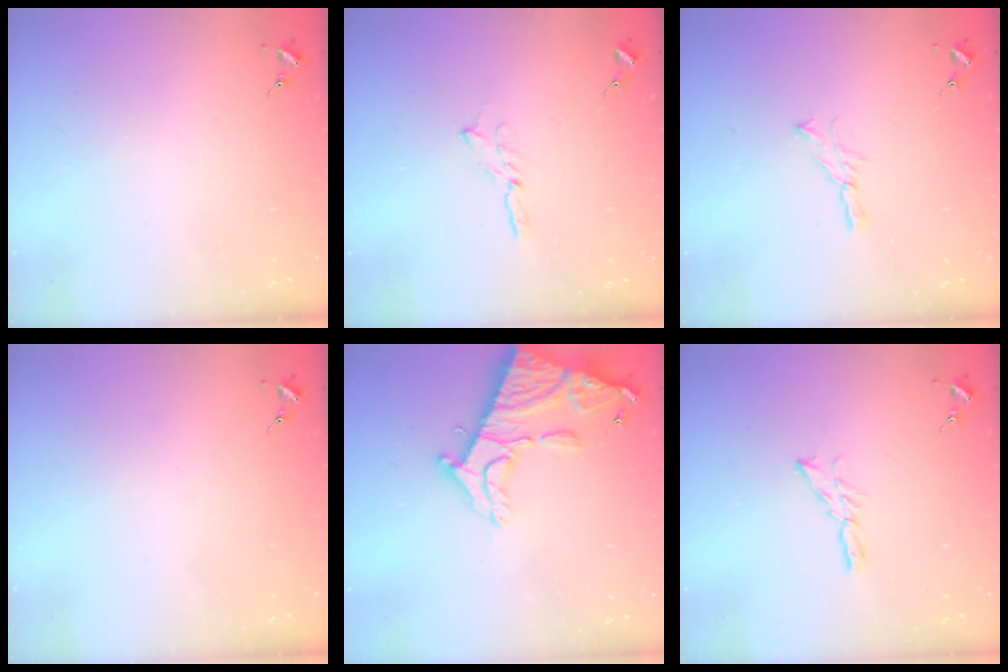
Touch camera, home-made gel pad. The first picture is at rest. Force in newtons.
{"total": 3.4, "press": 3.4, "slide": 0.3}
{"total": 5.1, "press": 5.1, "slide": 0.1}
{"total": 0.0}
{"total": 16.7, "press": 16.6, "slide": 1.7}
{"total": 5.2, "press": 5.2, "slide": 0.5}